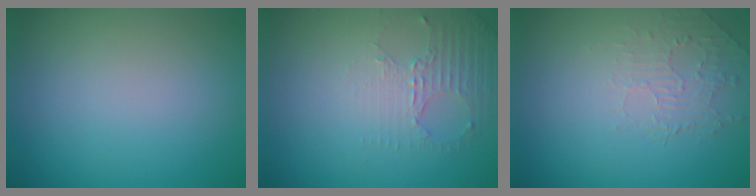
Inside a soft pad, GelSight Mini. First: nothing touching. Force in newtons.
{"total": 2.7, "press": 1.9, "slide": 1.9}
{"total": 2.0, "press": 0.6, "slide": 1.9}